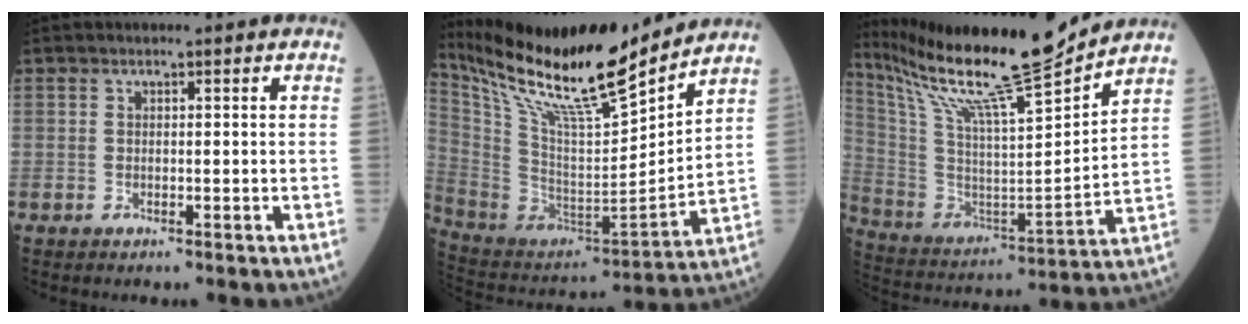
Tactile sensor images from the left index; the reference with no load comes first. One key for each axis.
{"total": 23.8, "fx": 19.8, "fy": 1.5, "fz": 13.1, "tx": -0.237, "ty": -0.018, "tz": 0.352}
{"total": 21.2, "fx": 18.3, "fy": -1.0, "fz": 10.7, "tx": -0.202, "ty": -0.033, "tz": 0.317}